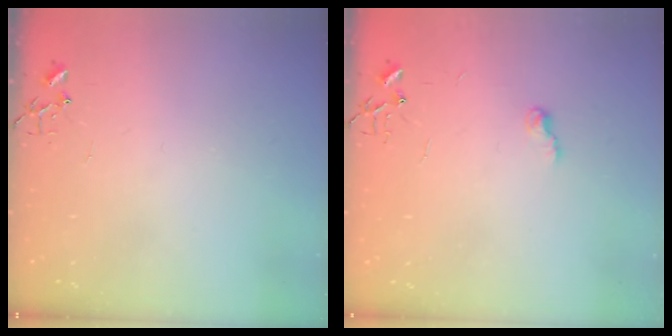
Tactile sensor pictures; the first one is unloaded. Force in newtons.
{"total": 5.0, "press": 4.9, "slide": 0.7}